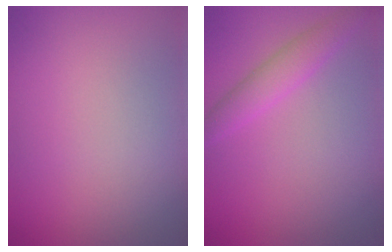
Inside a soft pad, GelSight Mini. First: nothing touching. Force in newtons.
{"total": 2.3, "press": 2.3, "slide": 0.1}